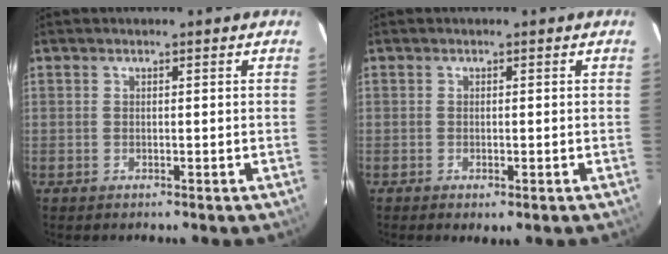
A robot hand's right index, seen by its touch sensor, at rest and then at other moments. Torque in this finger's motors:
{"motor_torque": [0.61, -0.57, 0.21, 0.06]}